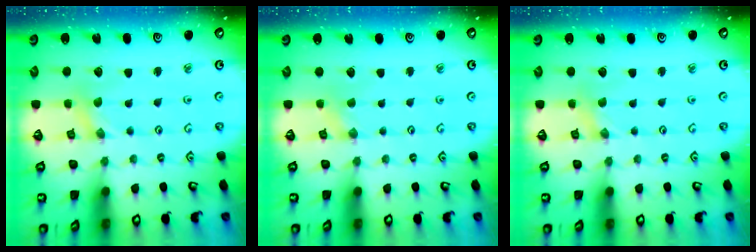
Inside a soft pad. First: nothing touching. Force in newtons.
{"total": 0.0}
{"total": 0.0}